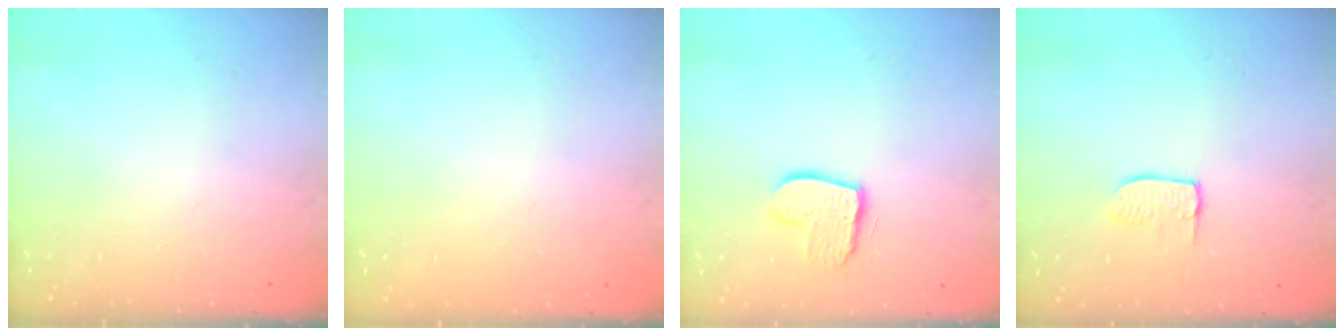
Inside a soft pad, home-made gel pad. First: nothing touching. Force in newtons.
{"total": 0.0}
{"total": 10.3, "press": 10.3, "slide": 0.8}
{"total": 6.5, "press": 6.5, "slide": 0.6}